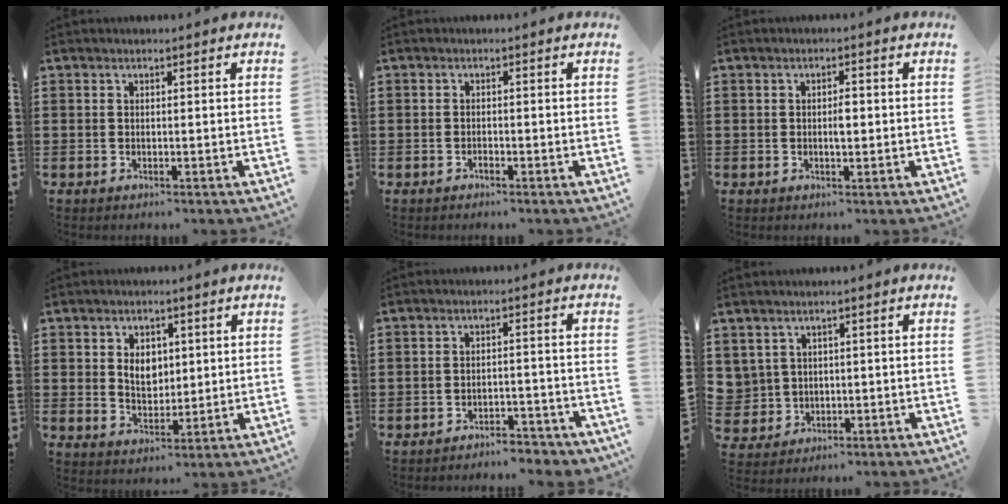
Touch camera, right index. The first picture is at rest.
{"total": 0.8, "force": [-0.6, 0.3, 0.3], "torque": [-0.009, 0.000, -0.013]}
{"total": 2.1, "force": [0.0, 0.7, 2.0], "torque": [-0.038, 0.001, -0.001]}
{"total": 4.4, "force": [1.0, 3.2, 2.7], "torque": [-0.048, 0.006, 0.012]}
{"total": 3.3, "force": [-3.3, 0.2, 0.3], "torque": [-0.011, 0.003, -0.068]}
{"total": 2.6, "force": [1.2, 2.3, 0.0], "torque": [-0.014, 0.009, 0.022]}